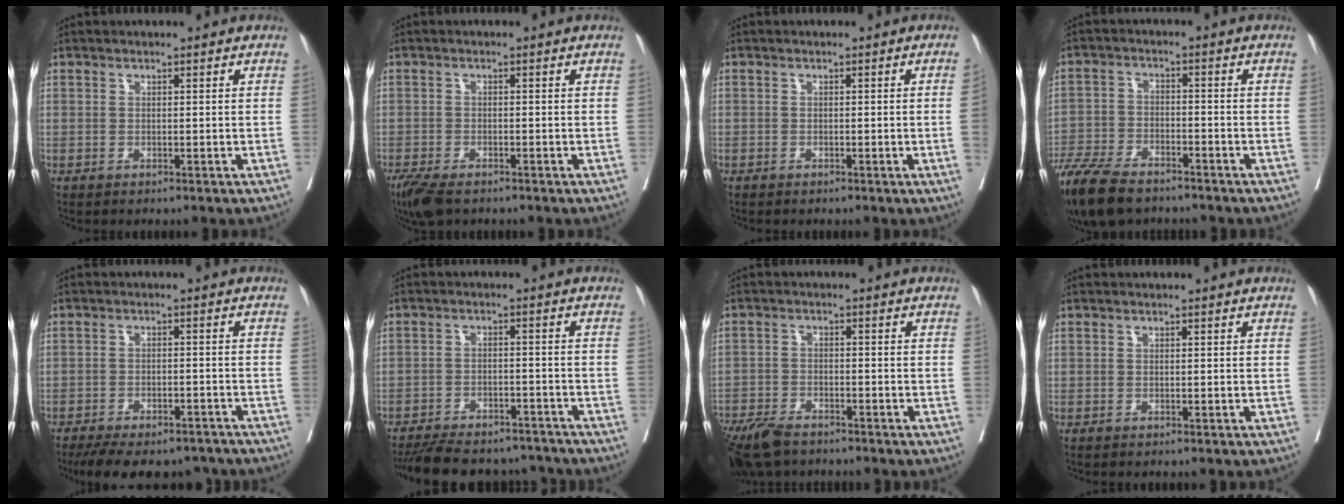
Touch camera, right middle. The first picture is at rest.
{"total": 5.4, "force": [-4.0, 1.8, 3.1], "torque": [-0.057, -0.012, -0.067]}
{"total": 1.2, "force": [-0.3, -0.4, 1.2], "torque": [-0.015, -0.001, -0.005]}
{"total": 12.6, "force": [-10.0, 4.2, 6.4], "torque": [-0.126, -0.025, -0.172]}
{"total": 14.4, "force": [-11.9, 5.6, 5.8], "torque": [-0.122, -0.003, -0.158]}
{"total": 15.3, "force": [-13.8, 4.4, 4.9], "torque": [-0.112, 0.000, -0.194]}
{"total": 9.5, "force": [-7.8, 2.9, 4.5], "torque": [-0.081, -0.018, -0.133]}
{"total": 0.0}